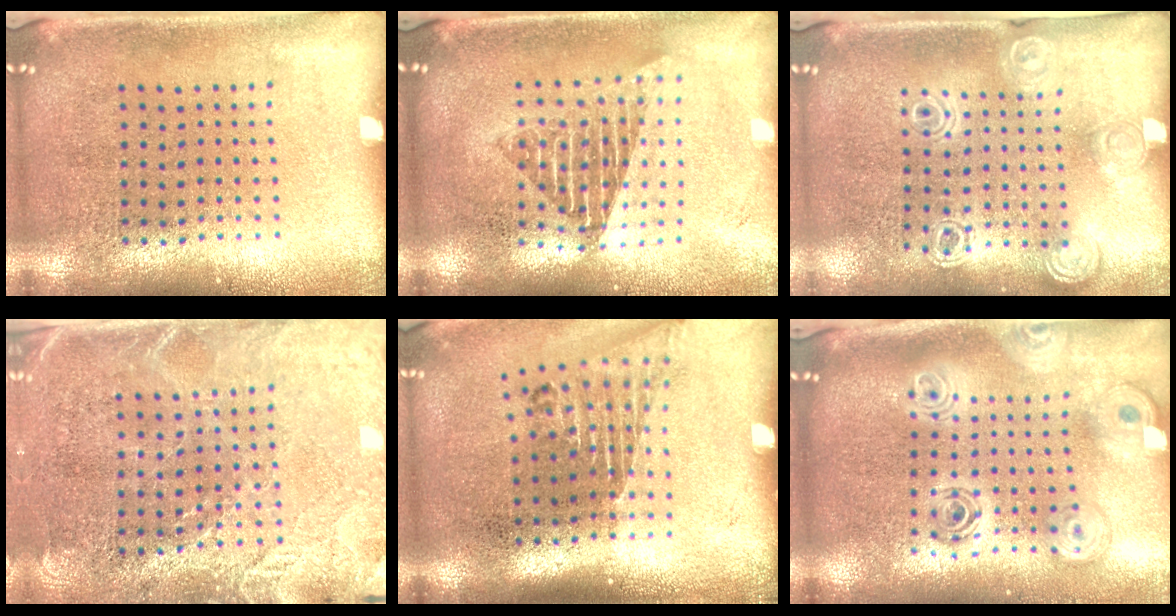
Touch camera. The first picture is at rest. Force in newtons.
{"total": 1.7, "press": 1.3, "slide": 1.0}
{"total": 1.4, "press": 1.3, "slide": 0.2}
{"total": 2.9, "press": 2.7, "slide": 1.0}
{"total": 1.6, "press": 1.2, "slide": 1.0}
{"total": 2.3, "press": 1.8, "slide": 1.4}